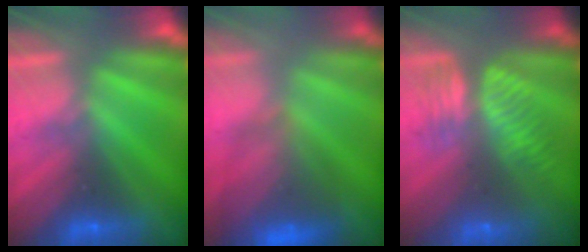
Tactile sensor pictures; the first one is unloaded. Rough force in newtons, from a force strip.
{"total": 7.6}
{"total": 9.4}